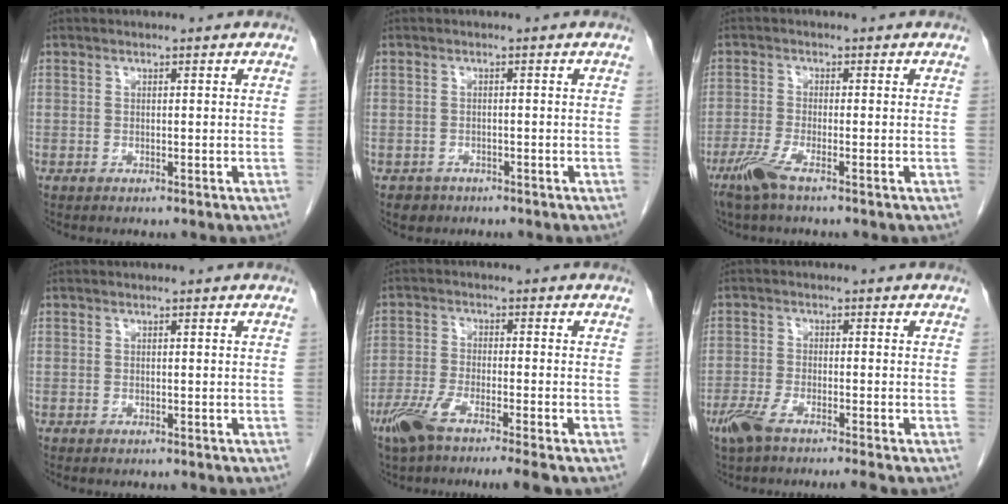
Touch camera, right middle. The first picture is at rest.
{"total": 2.0, "force": [-1.4, 1.3, 0.4], "torque": [-0.013, 0.002, -0.017]}
{"total": 4.0, "force": [-2.7, 0.2, 3.0], "torque": [-0.070, -0.012, -0.059]}
{"total": 0.7, "force": [-0.7, 0.2, 0.1], "torque": [-0.007, -0.001, -0.012]}
{"total": 8.2, "force": [-5.8, 0.1, 5.8], "torque": [-0.107, -0.016, -0.102]}
{"total": 5.8, "force": [-4.4, 0.1, 3.8], "torque": [-0.070, -0.012, -0.080]}